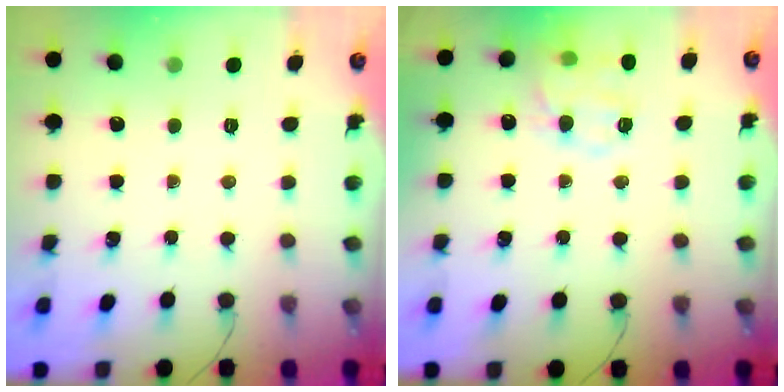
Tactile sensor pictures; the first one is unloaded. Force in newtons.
{"total": 14.0, "press": 13.9, "slide": 1.6}